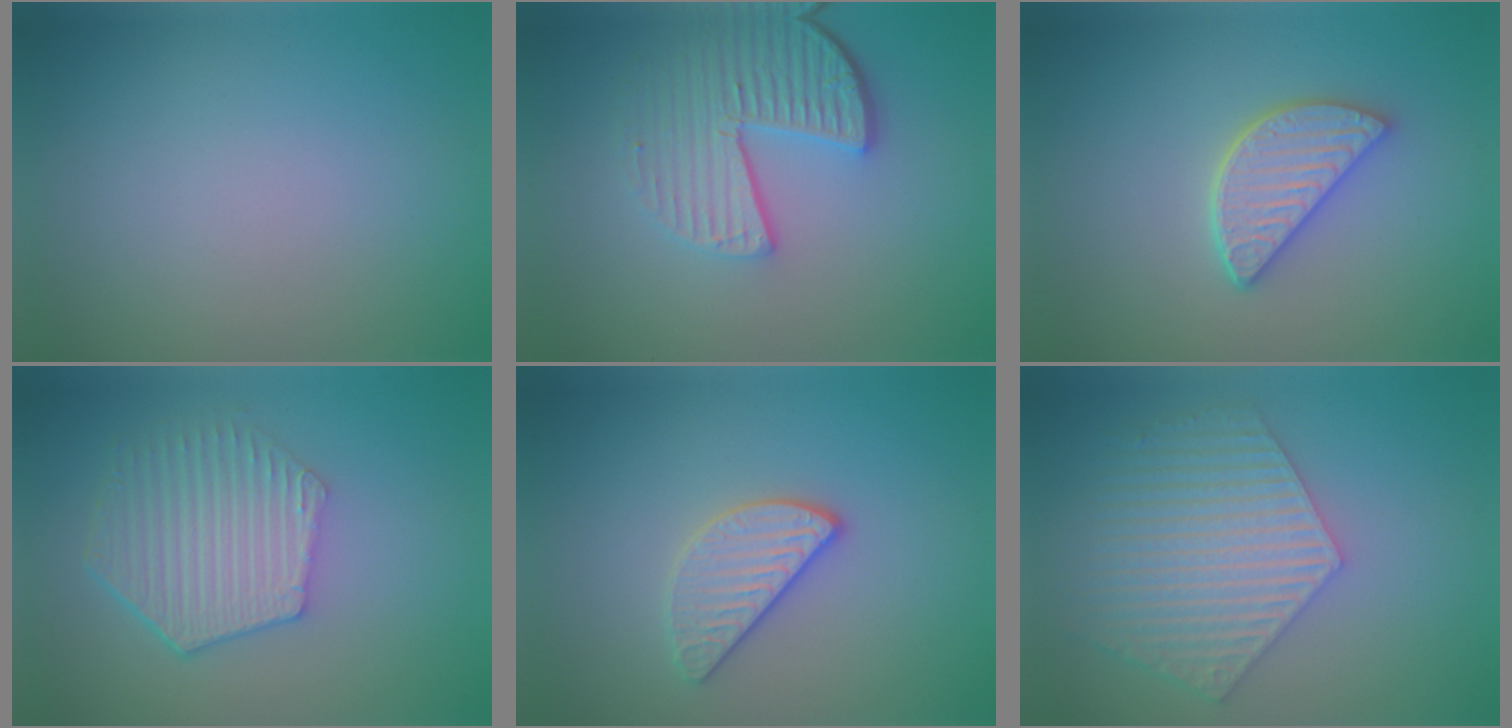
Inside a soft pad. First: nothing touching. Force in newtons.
{"total": 5.2, "press": 4.0, "slide": 3.4}
{"total": 4.2, "press": 3.4, "slide": 2.5}
{"total": 6.0, "press": 4.4, "slide": 4.0}
{"total": 2.6, "press": 2.5, "slide": 0.8}
{"total": 6.4, "press": 4.9, "slide": 4.2}